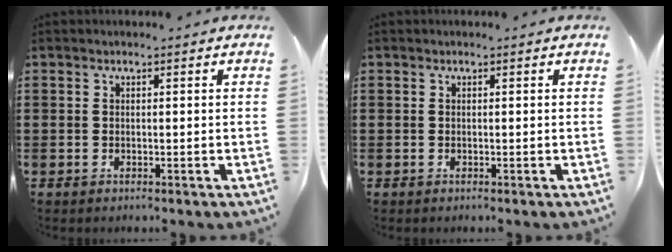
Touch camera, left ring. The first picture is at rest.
{"total": 0.0}